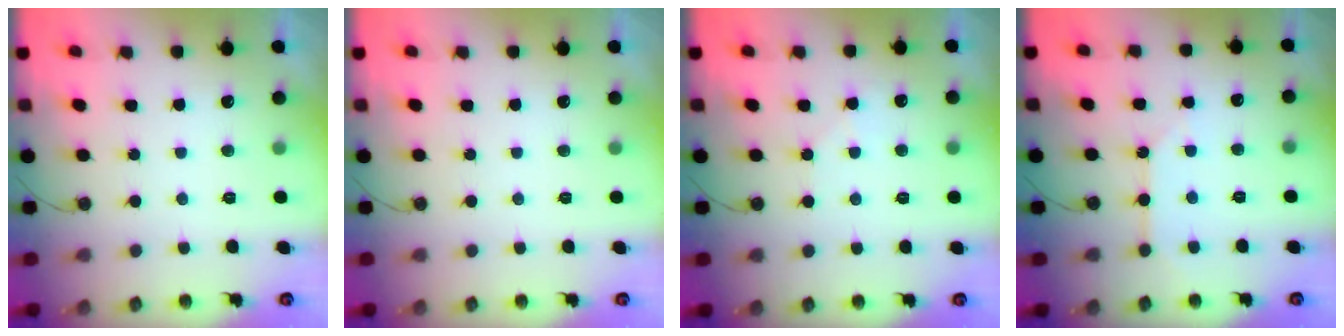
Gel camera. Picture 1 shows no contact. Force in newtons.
{"total": 0.0}
{"total": 4.2, "press": 4.1, "slide": 0.8}
{"total": 2.7, "press": 2.7, "slide": 0.3}